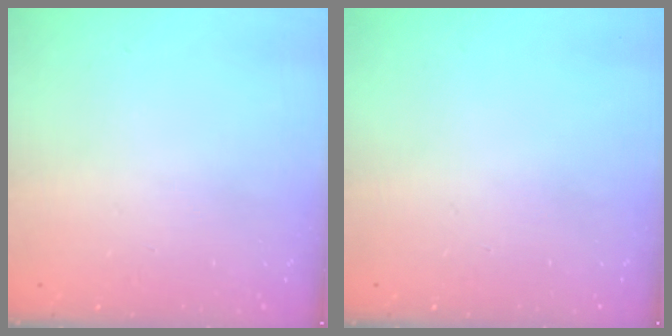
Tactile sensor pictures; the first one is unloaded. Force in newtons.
{"total": 0.0}